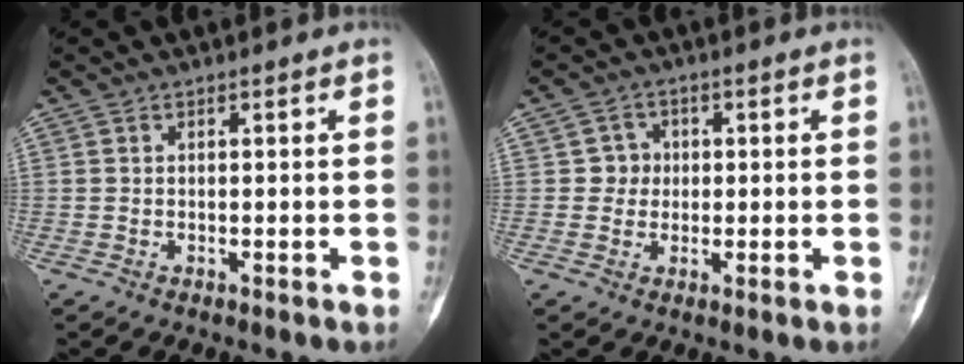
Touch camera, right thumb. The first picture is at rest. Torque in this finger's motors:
{"motor_torque": [-0.07, 0.07, 0.13, -0.13, 0.00]}